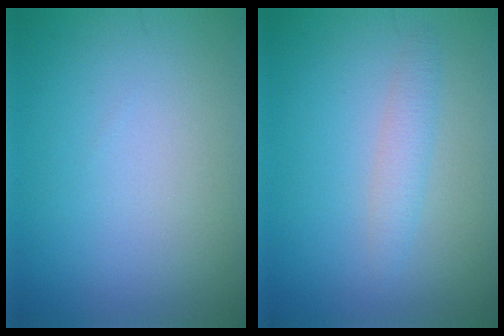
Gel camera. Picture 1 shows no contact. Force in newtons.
{"total": 1.7, "press": 1.7, "slide": 0.1}